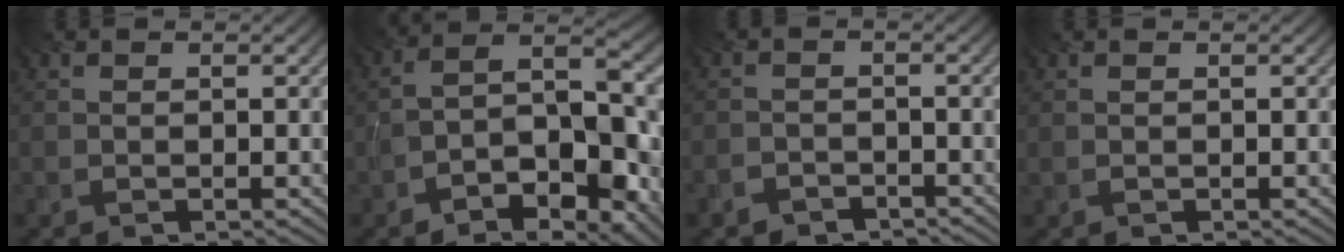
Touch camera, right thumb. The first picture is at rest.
{"total": 13.8, "force": [-5.5, 6.2, 11.1], "torque": [-0.164, -0.001, -0.084]}
{"total": 2.5, "force": [-2.2, 1.1, 0.5], "torque": [-0.006, 0.000, -0.045]}
{"total": 0.0}